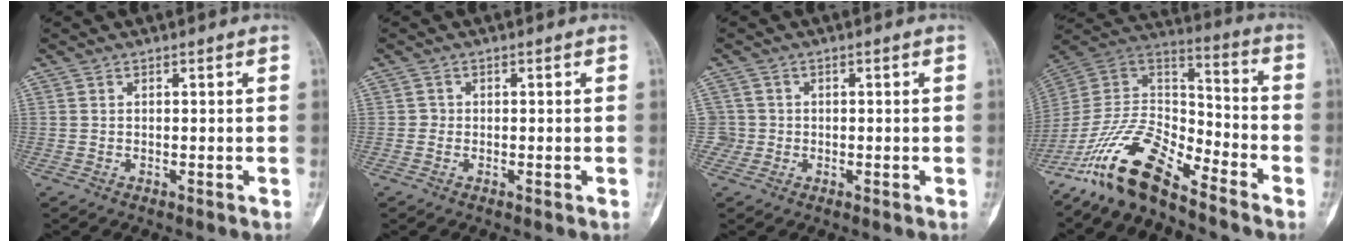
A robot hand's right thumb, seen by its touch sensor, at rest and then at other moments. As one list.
[{"total": 0.6, "force": [-0.3, 0.5, 0.2], "torque": [0.002, 0.002, -0.011]}, {"total": 2.3, "force": [-0.6, 2.2, -0.3], "torque": [0.020, 0.008, -0.017]}, {"total": 16.2, "force": [-12.1, 5.7, 9.2], "torque": [-0.157, 0.092, -0.234]}]